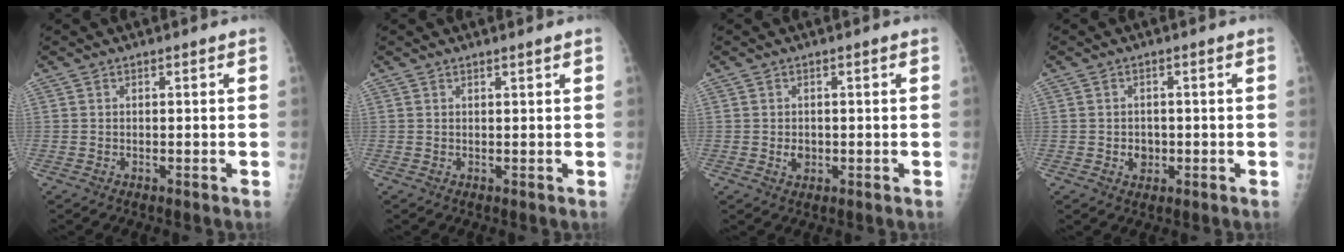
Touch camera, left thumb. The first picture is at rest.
{"total": 0.8, "force": [0.6, 0.0, 0.5], "torque": [-0.008, -0.003, 0.010]}
{"total": 2.3, "force": [-0.3, 1.8, 1.3], "torque": [-0.011, 0.002, -0.002]}
{"total": 2.8, "force": [-0.6, 2.4, 1.3], "torque": [-0.004, 0.005, -0.006]}